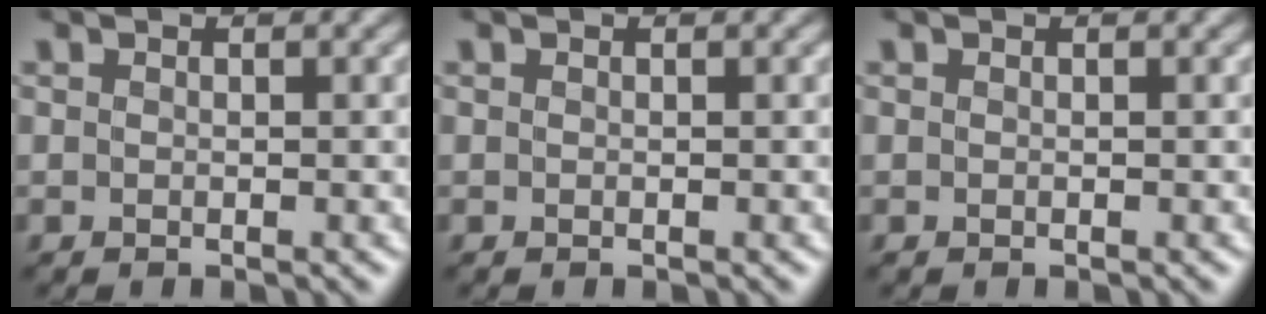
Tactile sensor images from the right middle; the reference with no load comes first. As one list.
[{"total": 0.0}, {"total": 0.0}]